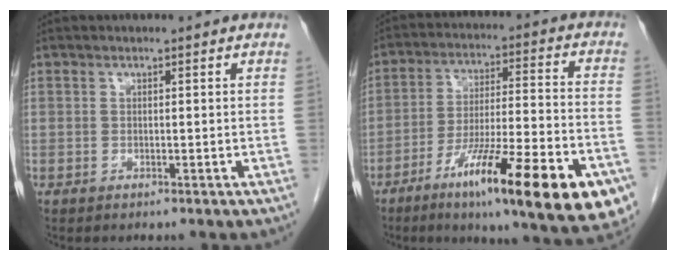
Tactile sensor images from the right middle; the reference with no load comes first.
{"total": 24.4, "force": [-12.9, 2.8, 20.5], "torque": [-0.242, -0.023, -0.201]}